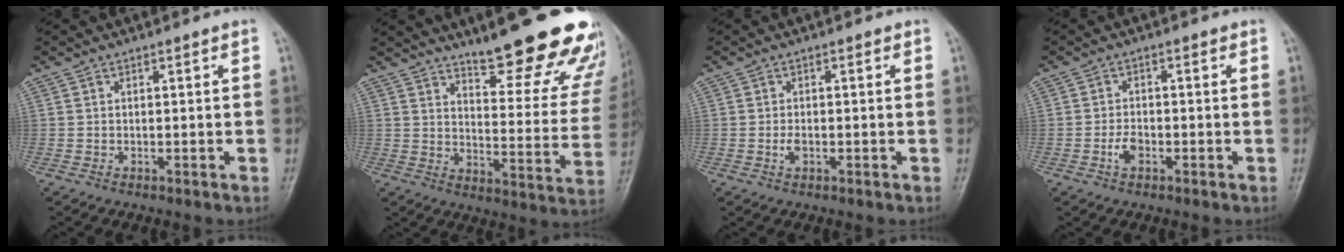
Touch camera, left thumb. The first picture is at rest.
{"total": 24.2, "force": [18.3, 6.2, 14.5], "torque": [-0.146, -0.114, 0.235]}
{"total": 1.7, "force": [-0.4, 1.0, 1.3], "torque": [-0.020, 0.000, -0.008]}
{"total": 2.8, "force": [-1.2, 1.7, 1.9], "torque": [-0.035, 0.007, -0.026]}